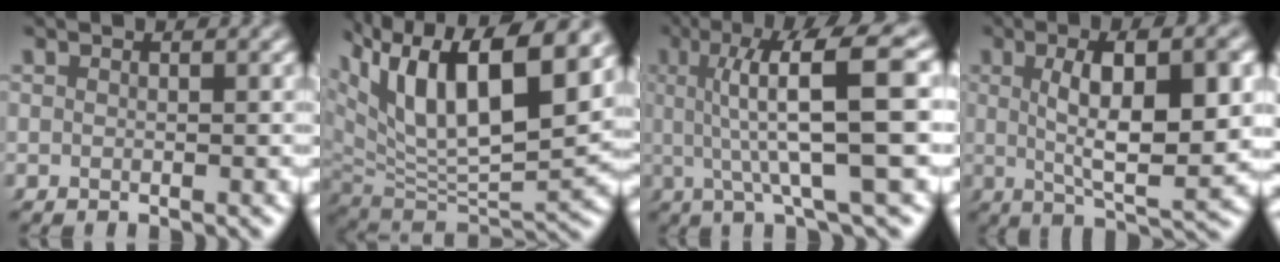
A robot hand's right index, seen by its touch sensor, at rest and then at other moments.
{"total": 13.1, "force": [3.7, 7.7, 9.9], "torque": [-0.194, -0.012, 0.061]}
{"total": 9.6, "force": [1.6, 1.8, 9.3], "torque": [-0.139, 0.016, 0.023]}
{"total": 7.2, "force": [1.1, 1.8, 6.8], "torque": [-0.111, -0.006, 0.021]}